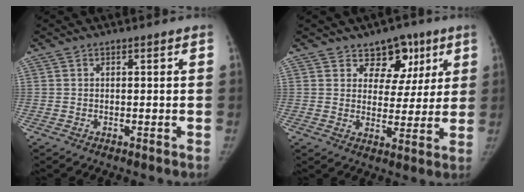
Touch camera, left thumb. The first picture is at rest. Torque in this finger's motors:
{"motor_torque": [0.44, 0.37, 0.07, 0.02, -0.01]}